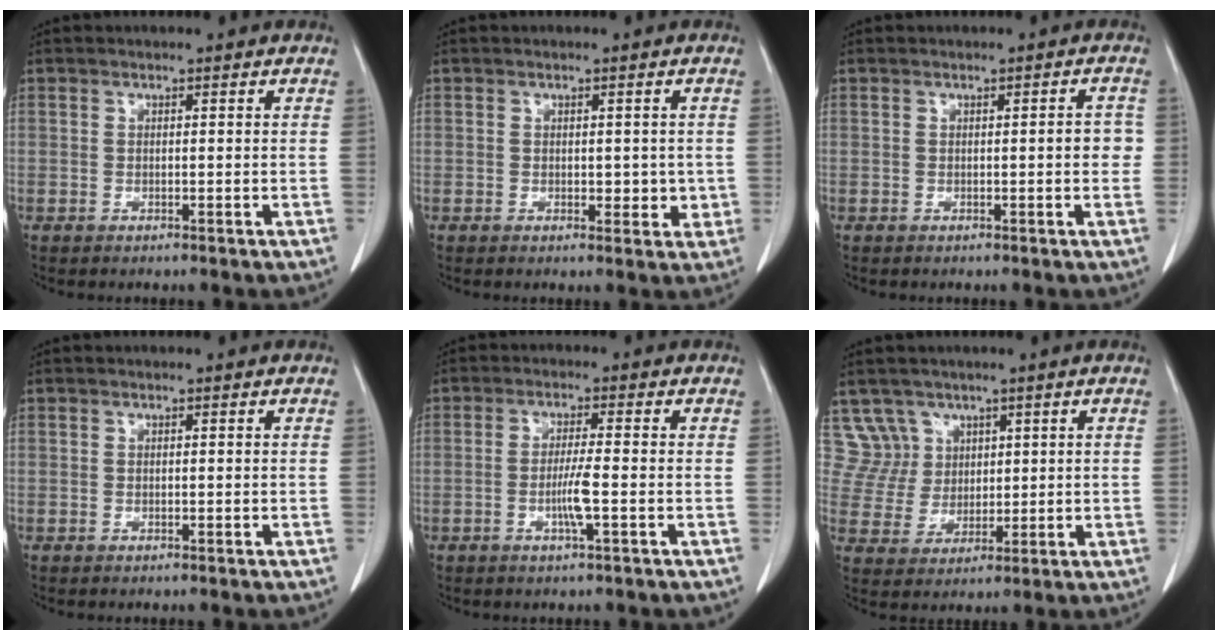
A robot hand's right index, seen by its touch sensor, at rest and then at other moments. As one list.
[{"total": 3.0, "force": [-0.1, 1.9, 2.3], "torque": [-0.019, -0.003, 0.005]}, {"total": 2.2, "force": [-0.1, 0.6, 2.1], "torque": [-0.020, 0.004, -0.004]}, {"total": 0.0}, {"total": 4.1, "force": [-1.2, -0.2, 3.9], "torque": [-0.076, -0.005, -0.022]}, {"total": 6.2, "force": [3.7, 4.8, -0.9], "torque": [0.028, 0.011, 0.079]}]